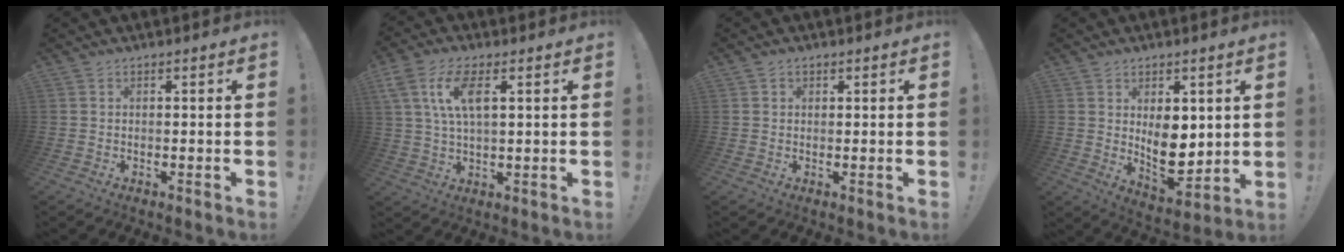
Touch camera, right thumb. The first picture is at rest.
{"total": 11.0, "force": [3.9, 5.0, 9.0], "torque": [-0.188, -0.004, 0.070]}
{"total": 1.0, "force": [0.5, 0.9, 0.3], "torque": [0.002, -0.001, 0.008]}
{"total": 9.9, "force": [2.3, 6.4, 7.2], "torque": [-0.103, -0.032, 0.052]}